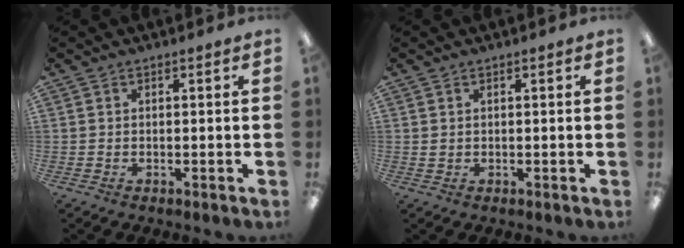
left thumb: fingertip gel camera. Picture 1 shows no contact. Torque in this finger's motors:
{"motor_torque": [-0.22, 0.09, -0.24, 0.12, 0.01]}